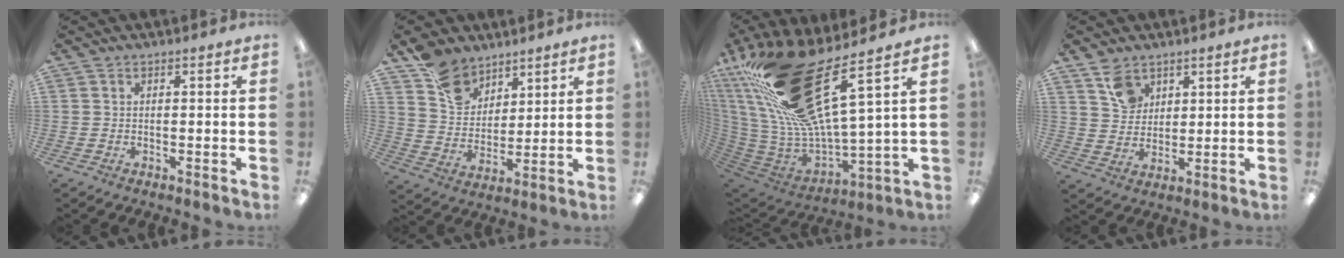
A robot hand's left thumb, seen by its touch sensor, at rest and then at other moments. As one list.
[{"total": 11.8, "force": [8.6, 7.3, 3.4], "torque": [-0.073, -0.045, 0.170]}, {"total": 27.8, "force": [16.2, 7.6, 21.2], "torque": [-0.400, -0.109, 0.277]}, {"total": 7.2, "force": [4.6, 4.9, 2.8], "torque": [-0.041, -0.011, 0.083]}]